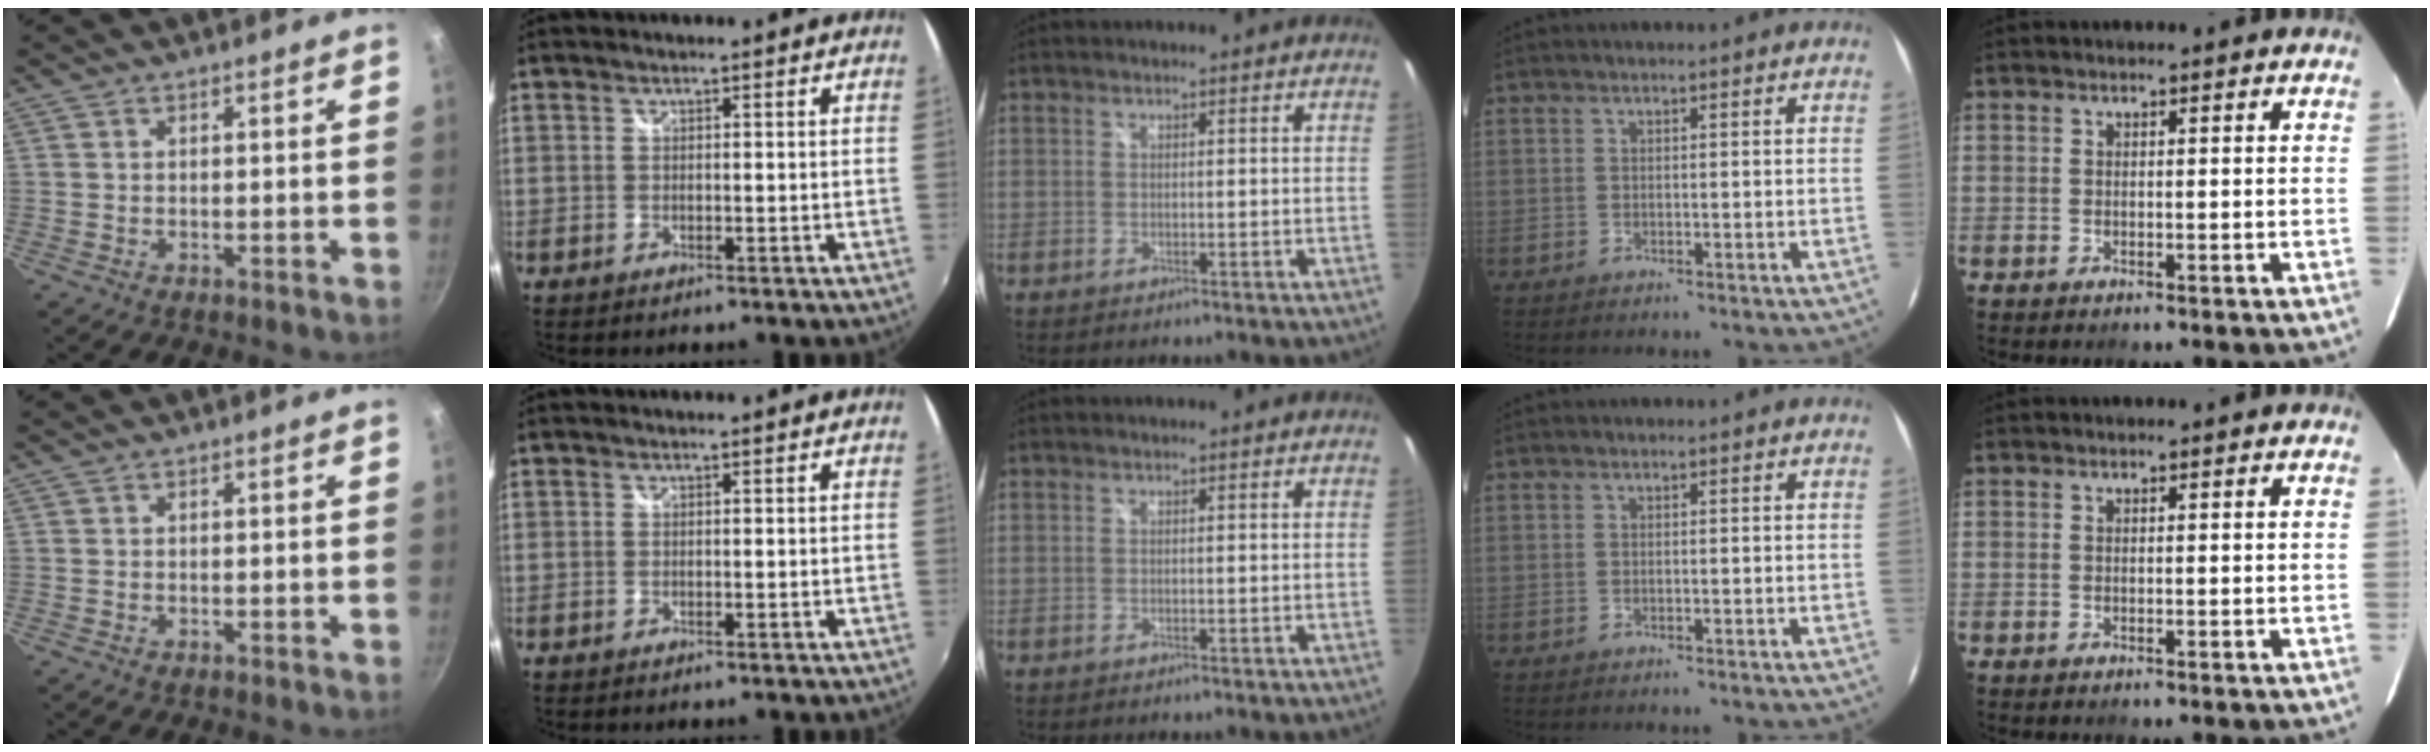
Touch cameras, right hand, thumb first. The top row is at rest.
{}